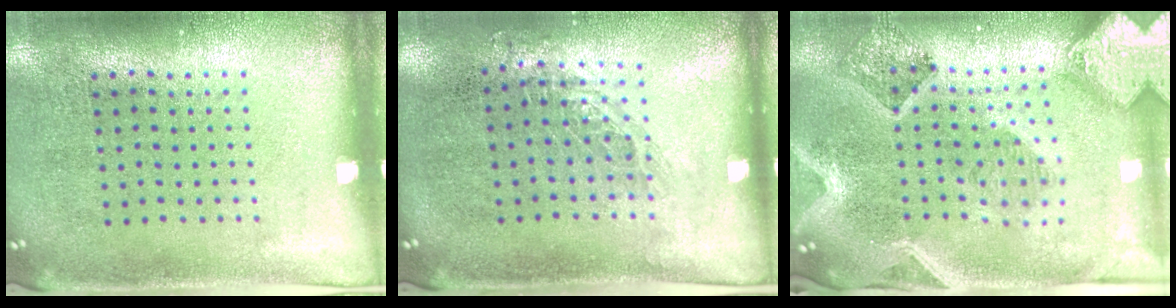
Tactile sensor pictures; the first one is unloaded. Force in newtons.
{"total": 0.8, "press": 0.8, "slide": 0.1}
{"total": 2.8, "press": 2.5, "slide": 1.3}